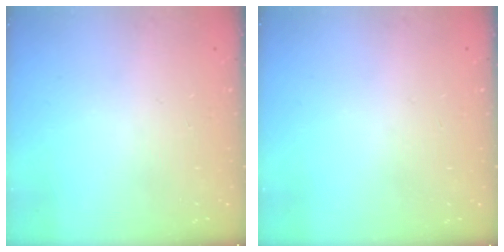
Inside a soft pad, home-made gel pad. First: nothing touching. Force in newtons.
{"total": 0.0}